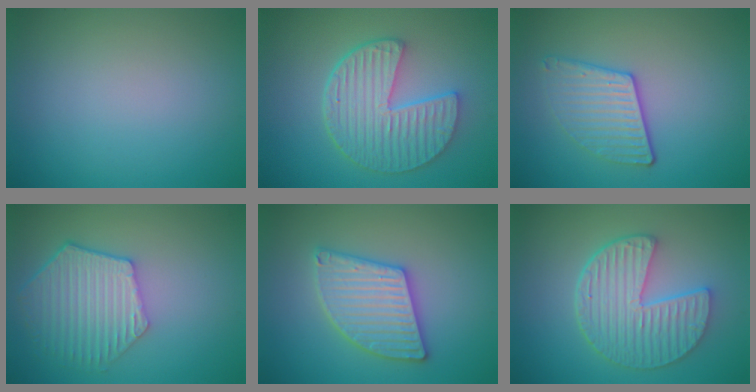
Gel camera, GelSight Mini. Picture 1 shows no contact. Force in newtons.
{"total": 6.1, "press": 4.8, "slide": 3.8}
{"total": 3.3, "press": 2.9, "slide": 1.6}
{"total": 5.9, "press": 5.0, "slide": 3.1}
{"total": 5.4, "press": 5.4, "slide": 0.6}
{"total": 6.1, "press": 4.8, "slide": 3.8}